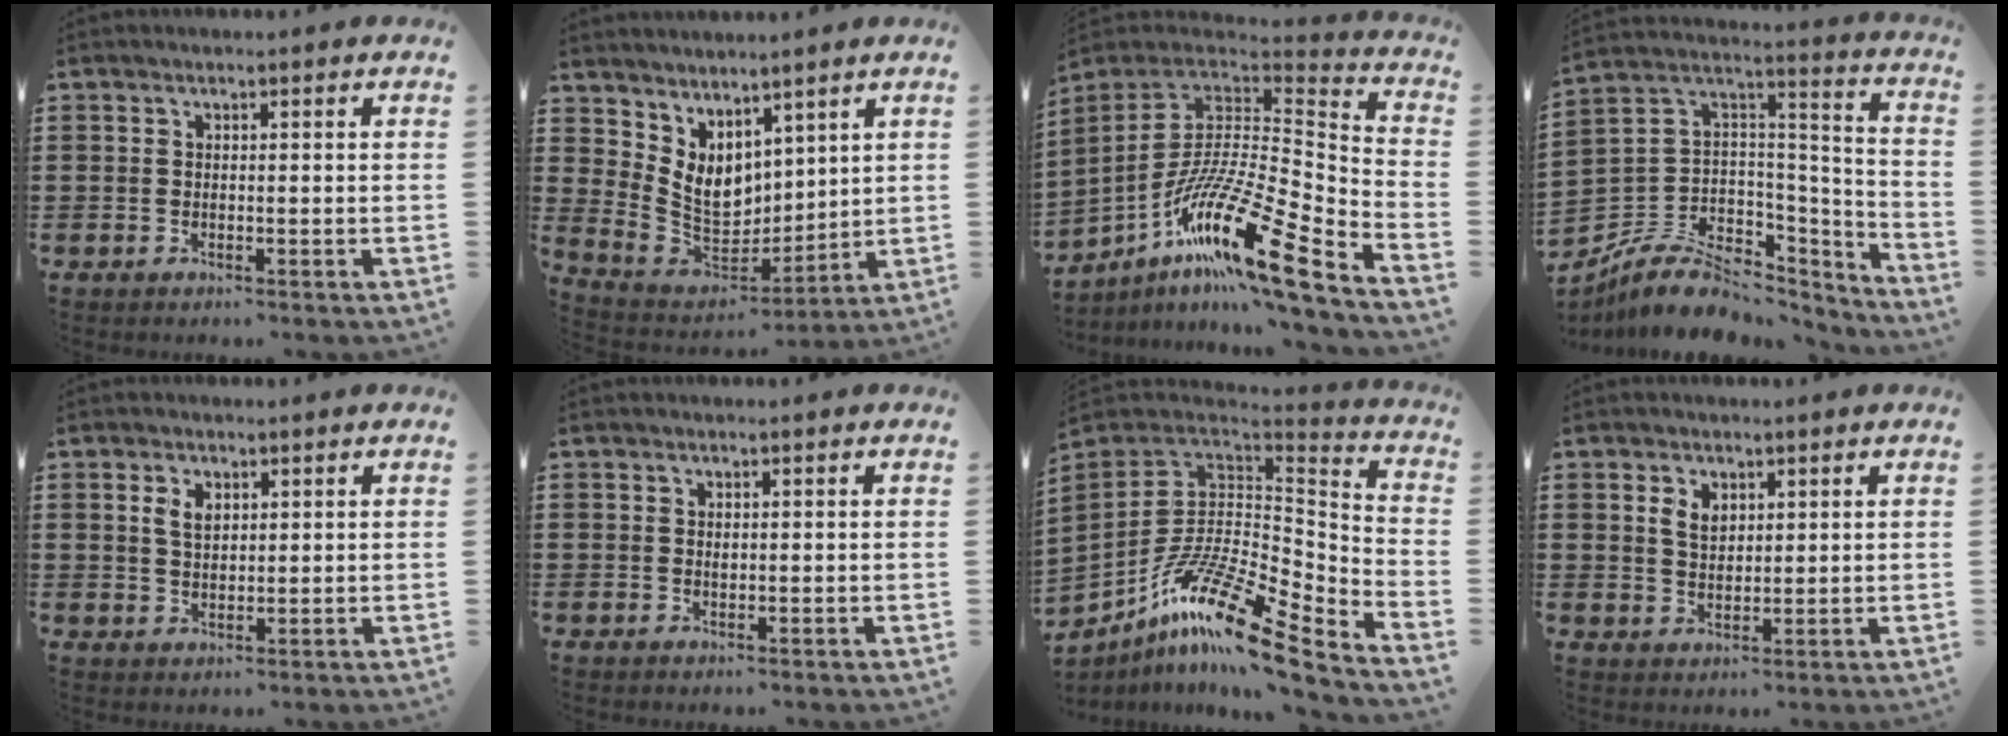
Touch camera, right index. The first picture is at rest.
{"total": 7.3, "force": [3.3, 5.6, 3.3], "torque": [-0.095, -0.028, 0.066]}
{"total": 18.5, "force": [-10.6, 3.1, 14.8], "torque": [-0.294, -0.008, -0.201]}
{"total": 9.3, "force": [-5.4, 6.2, 4.3], "torque": [-0.088, 0.017, -0.092]}
{"total": 2.8, "force": [1.1, 1.6, 2.0], "torque": [-0.045, 0.007, 0.019]}
{"total": 0.7, "force": [0.3, 0.4, 0.5], "torque": [-0.010, 0.002, 0.005]}
{"total": 16.8, "force": [-10.1, 4.1, 12.8], "torque": [-0.257, 0.016, -0.189]}
{"total": 3.0, "force": [1.4, 2.0, 1.8], "torque": [-0.042, 0.007, 0.025]}